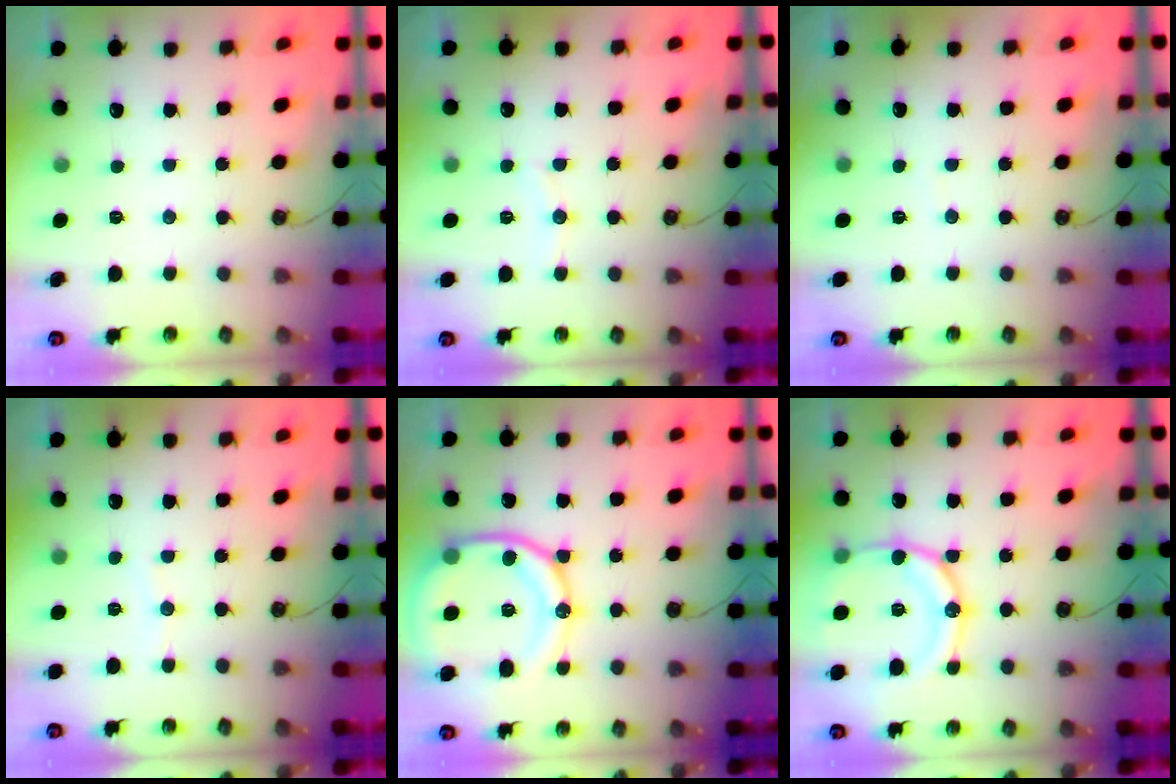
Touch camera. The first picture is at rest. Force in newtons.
{"total": 4.5, "press": 4.4, "slide": 1.0}
{"total": 1.7, "press": 1.7, "slide": 0.1}
{"total": 2.4, "press": 2.3, "slide": 0.3}
{"total": 18.4, "press": 18.2, "slide": 2.0}
{"total": 18.2, "press": 17.9, "slide": 3.3}